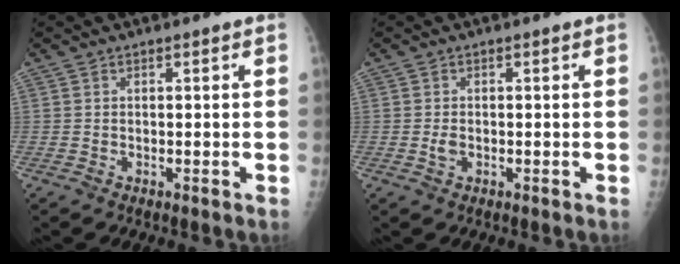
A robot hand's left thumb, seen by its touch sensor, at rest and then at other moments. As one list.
[{"total": 1.5, "force": [-0.3, 1.0, 1.1], "torque": [-0.021, -0.001, -0.005]}]